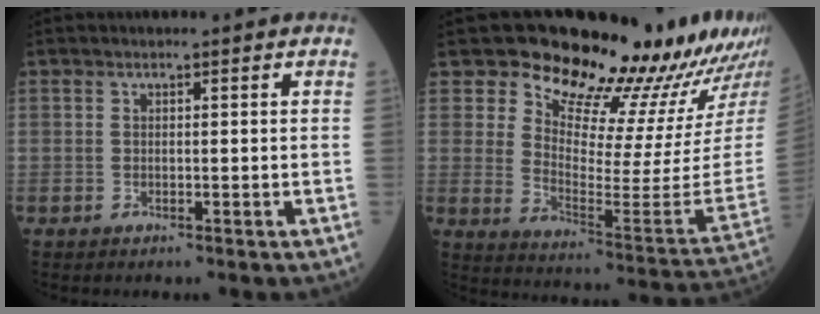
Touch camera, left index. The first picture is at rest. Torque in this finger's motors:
{"motor_torque": [1.49, -0.65, 0.34, 0.04]}